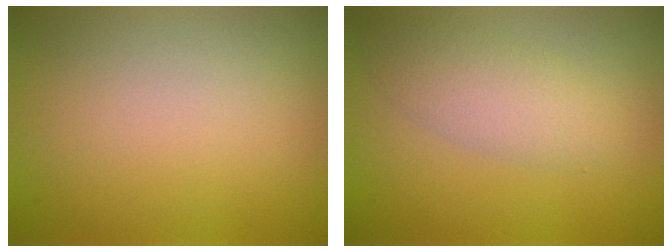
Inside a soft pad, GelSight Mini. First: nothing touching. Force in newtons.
{"total": 3.3, "press": 3.3, "slide": 0.2}